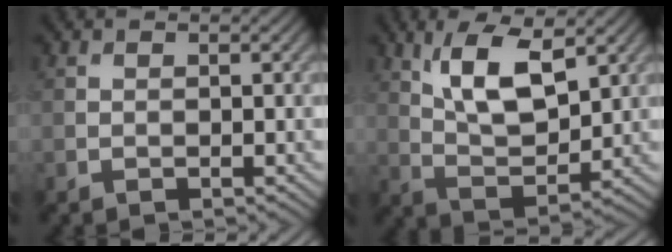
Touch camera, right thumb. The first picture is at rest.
{"total": 9.2, "force": [4.2, 3.7, 7.3], "torque": [-0.150, 0.002, 0.084]}